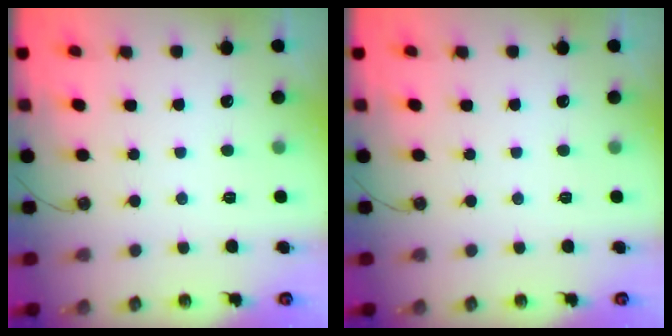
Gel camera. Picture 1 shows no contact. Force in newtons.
{"total": 0.0}